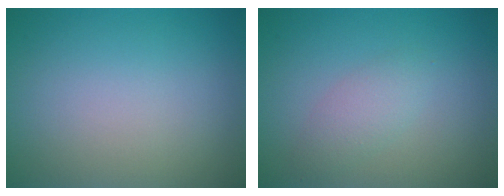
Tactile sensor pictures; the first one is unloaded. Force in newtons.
{"total": 1.9, "press": 1.9, "slide": 0.2}